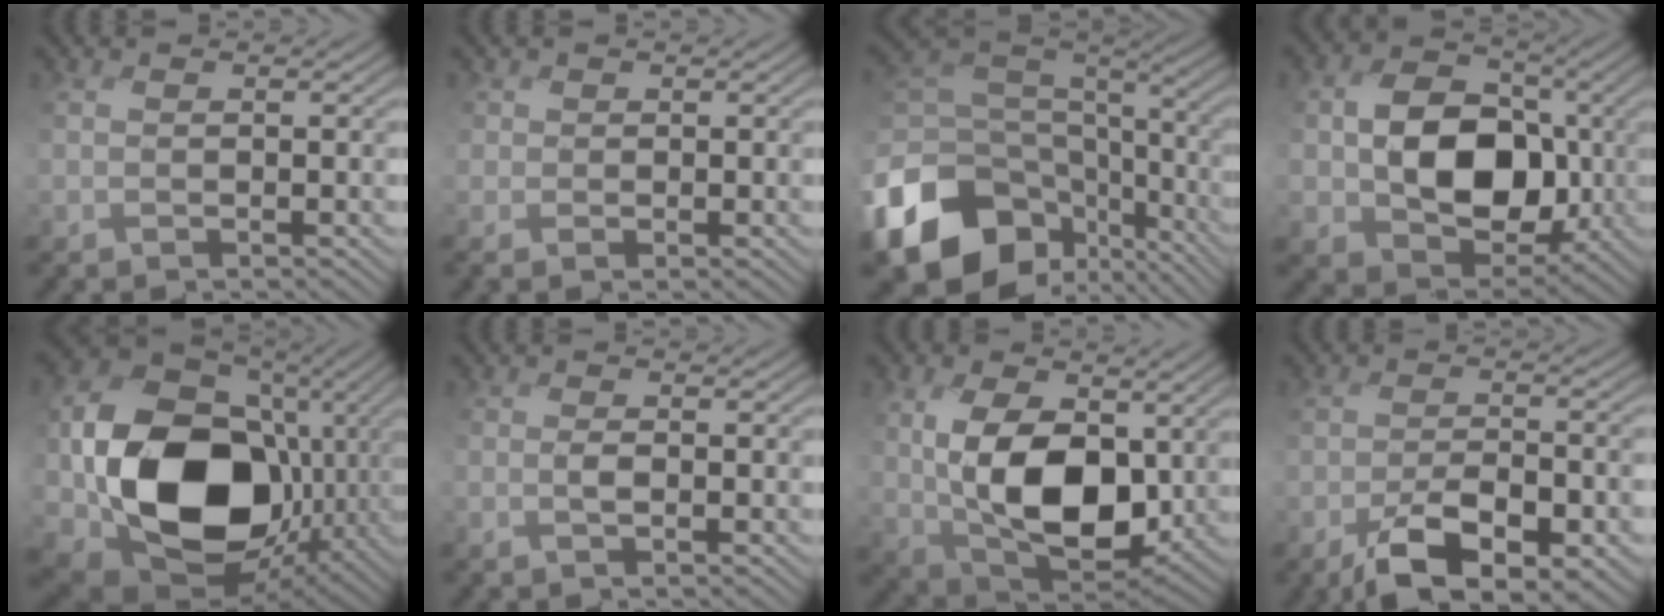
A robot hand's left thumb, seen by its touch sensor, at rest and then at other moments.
{"total": 0.8, "force": [0.2, 0.4, -0.7], "torque": [0.014, -0.005, -0.001]}
{"total": 17.5, "force": [-7.0, 12.7, 9.9], "torque": [-0.245, -0.045, -0.111]}
{"total": 11.1, "force": [-1.0, 8.5, 7.0], "torque": [-0.121, -0.010, -0.023]}
{"total": 20.1, "force": [-3.2, 15.2, 12.7], "torque": [-0.296, -0.039, -0.043]}
{"total": 0.8, "force": [-0.7, -0.1, 0.3], "torque": [-0.005, 0.001, -0.020]}
{"total": 12.0, "force": [0.7, 7.4, 9.5], "torque": [-0.199, -0.016, 0.024]}
{"total": 8.5, "force": [-5.3, 3.3, 5.8], "torque": [-0.099, -0.009, -0.089]}